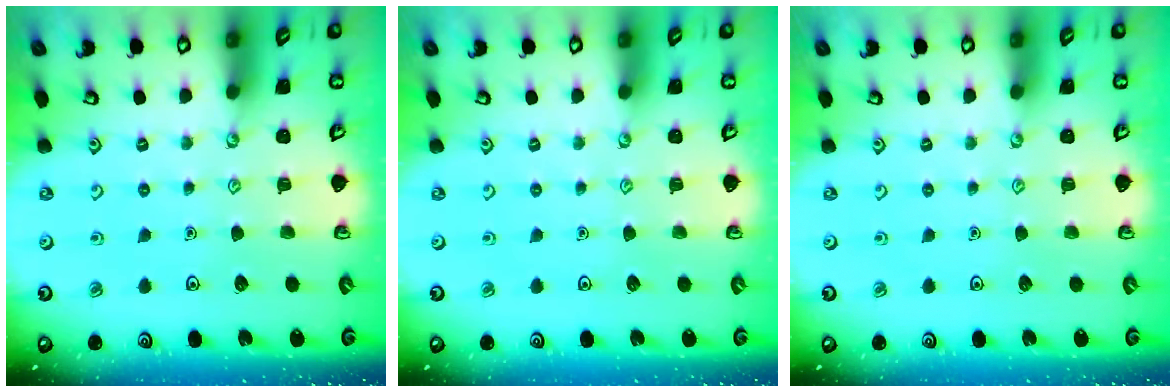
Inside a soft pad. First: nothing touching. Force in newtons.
{"total": 0.0}
{"total": 0.0}